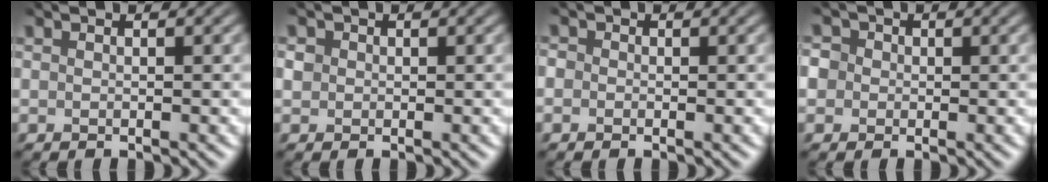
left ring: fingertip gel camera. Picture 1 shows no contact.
{"total": 2.1, "force": [-1.2, -0.5, -1.7], "torque": [0.003, -0.011, -0.004]}
{"total": 2.6, "force": [-1.7, -0.7, -1.8], "torque": [0.013, -0.013, -0.014]}
{"total": 2.6, "force": [-1.8, 0.1, -2.0], "torque": [0.015, -0.016, -0.019]}